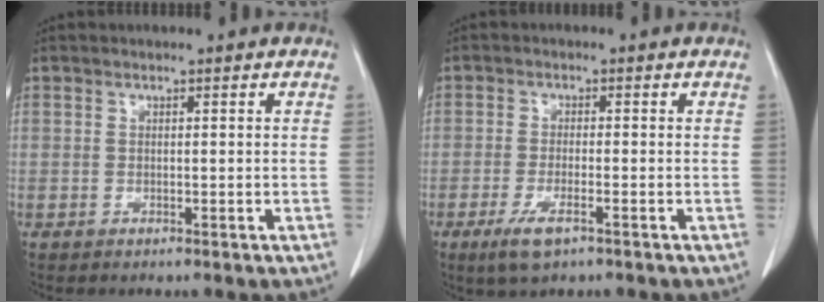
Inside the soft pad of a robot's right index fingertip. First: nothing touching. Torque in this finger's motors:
{"motor_torque": [0.53, -0.36, 0.19, 0.05]}